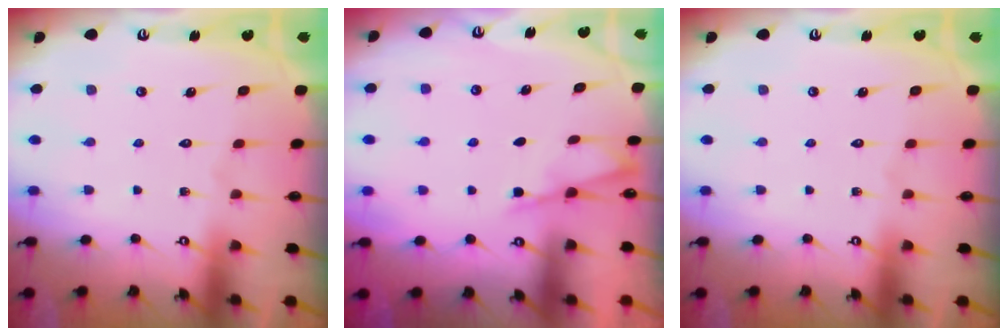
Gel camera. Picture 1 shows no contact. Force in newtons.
{"total": 3.1, "press": 3.1, "slide": 0.4}
{"total": 0.0}